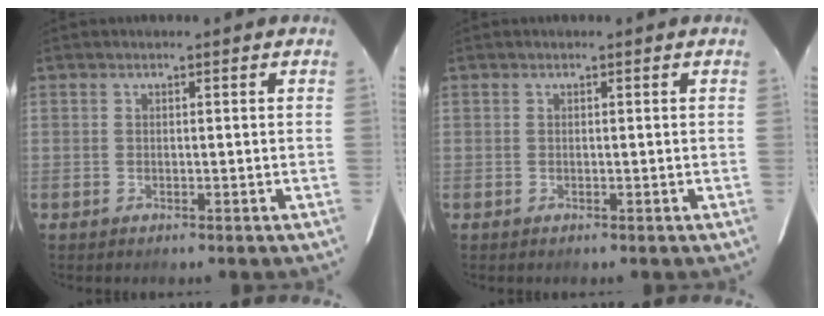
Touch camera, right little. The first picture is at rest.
{"total": 0.0}